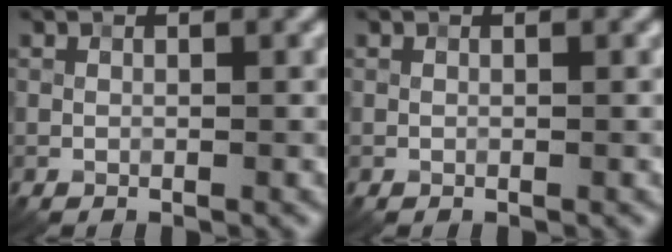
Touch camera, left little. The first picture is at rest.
{"total": 0.0}